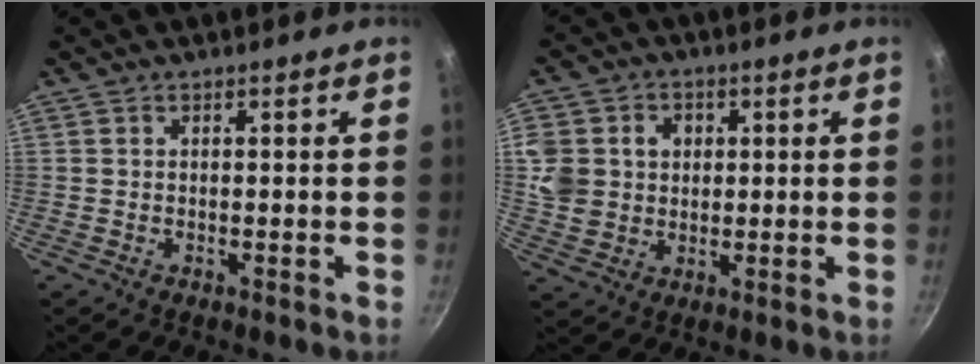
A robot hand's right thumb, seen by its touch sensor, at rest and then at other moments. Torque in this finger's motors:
{"motor_torque": [1.26, 1.48, 0.69, 0.49, 0.07]}